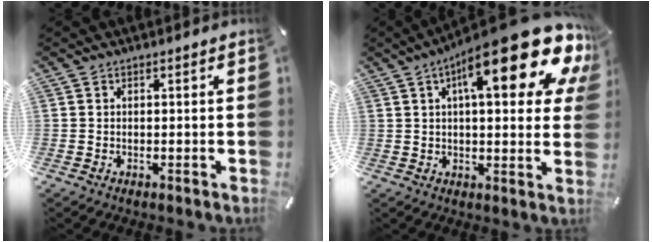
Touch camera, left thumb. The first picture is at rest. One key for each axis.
{"total": 22.5, "fx": 11.5, "fy": 6.6, "fz": 18.2, "tx": -0.259, "ty": -0.070, "tz": 0.177}